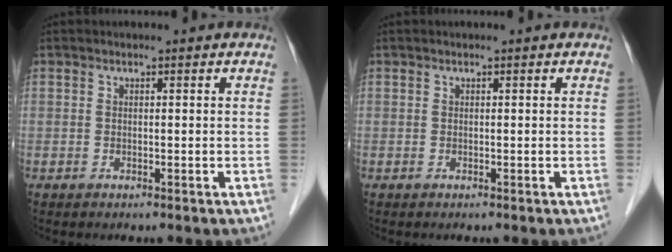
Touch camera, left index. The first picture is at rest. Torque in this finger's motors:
{"motor_torque": [-0.08, 0.08, 0.00, 0.00]}